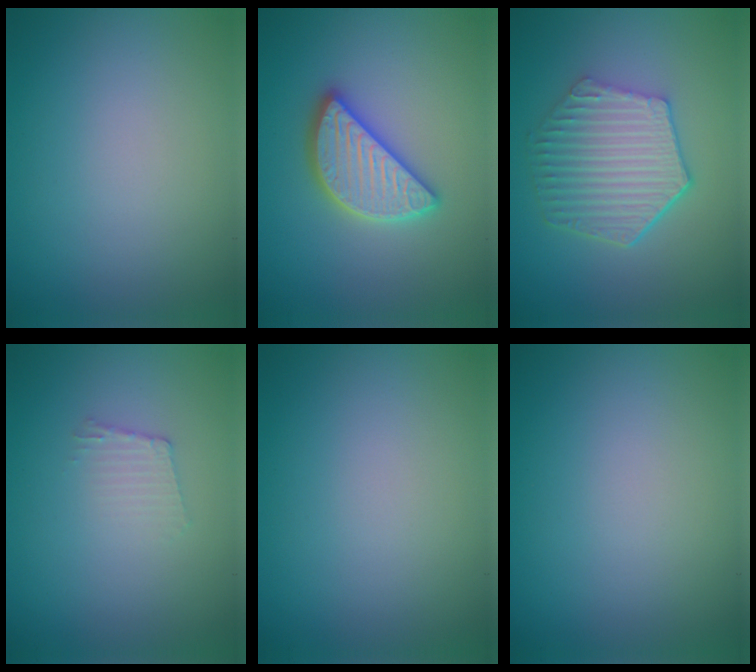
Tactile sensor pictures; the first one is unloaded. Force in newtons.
{"total": 4.7, "press": 4.7, "slide": 0.5}
{"total": 6.1, "press": 4.7, "slide": 4.0}
{"total": 1.2, "press": 1.2, "slide": 0.2}
{"total": 0.0}
{"total": 0.0}